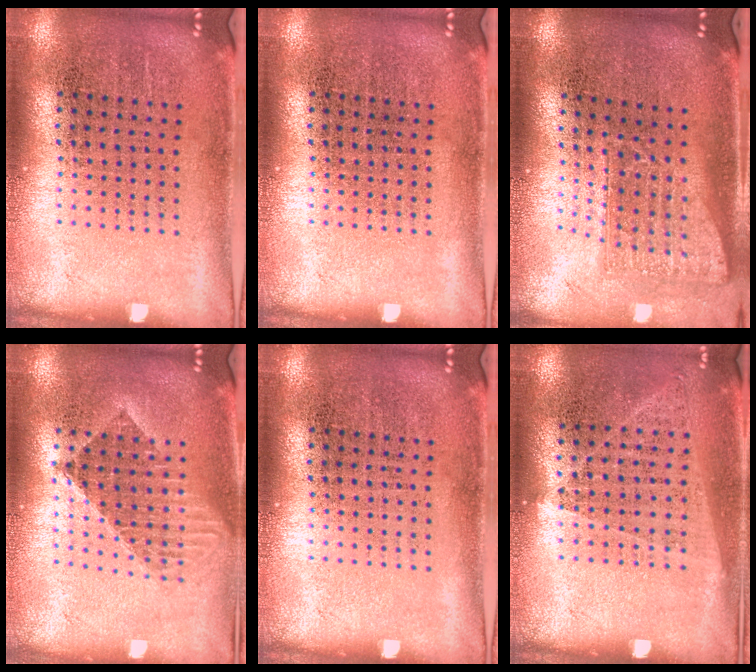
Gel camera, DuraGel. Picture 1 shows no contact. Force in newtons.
{"total": 0.0}
{"total": 1.7, "press": 1.3, "slide": 1.1}
{"total": 1.6, "press": 1.3, "slide": 0.9}
{"total": 0.0}
{"total": 1.0, "press": 1.0, "slide": 0.3}